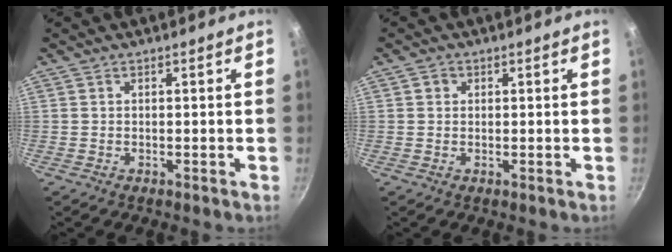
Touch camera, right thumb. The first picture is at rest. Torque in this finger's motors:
{"motor_torque": [0.91, 1.22, 0.13, 0.13, 0.44]}